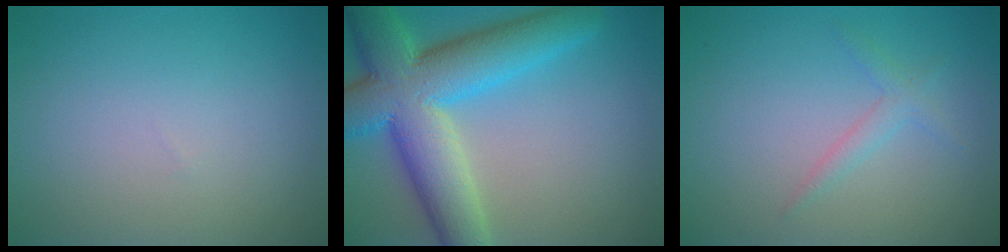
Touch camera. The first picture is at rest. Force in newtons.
{"total": 11.2, "press": 11.2, "slide": 0.4}
{"total": 1.4, "press": 1.4, "slide": 0.0}